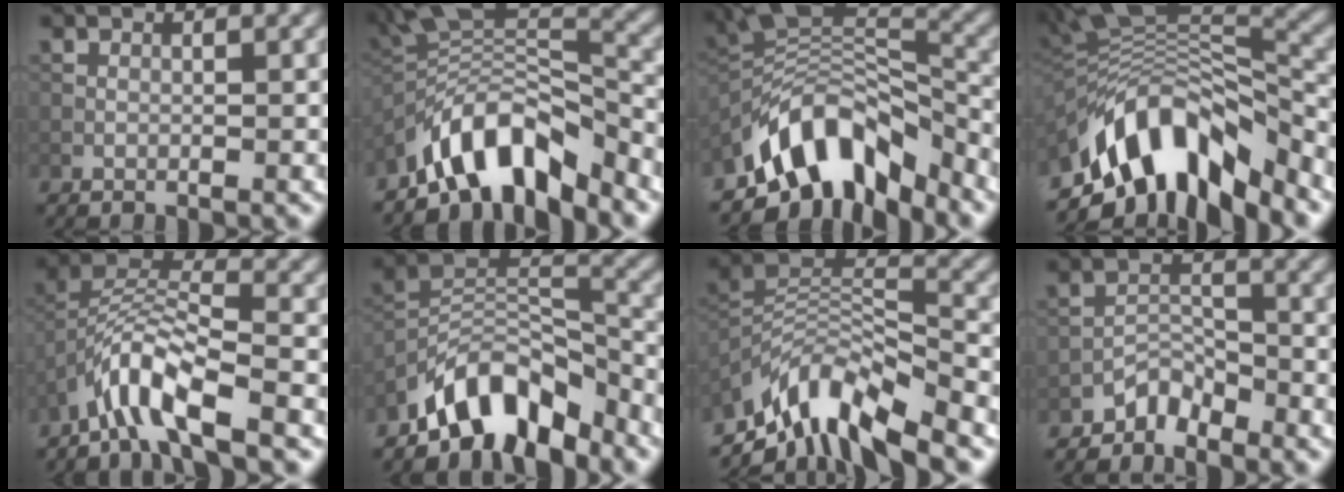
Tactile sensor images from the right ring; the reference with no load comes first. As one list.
[{"total": 8.2, "force": [-5.7, 2.7, 5.2], "torque": [-0.073, 0.009, -0.112]}, {"total": 9.2, "force": [-6.1, 4.1, 5.5], "torque": [-0.072, 0.007, -0.120]}, {"total": 11.1, "force": [-6.5, 4.6, 7.8], "torque": [-0.128, 0.011, -0.119]}, {"total": 5.6, "force": [-3.9, 1.2, 3.9], "torque": [-0.078, 0.007, -0.084]}, {"total": 7.8, "force": [-6.3, 2.9, 3.4], "torque": [-0.040, 0.002, -0.126]}, {"total": 8.9, "force": [-6.7, 2.8, 5.1], "torque": [-0.090, -0.003, -0.135]}, {"total": 2.5, "force": [-2.3, 0.9, 0.5], "torque": [-0.003, 0.013, -0.045]}]